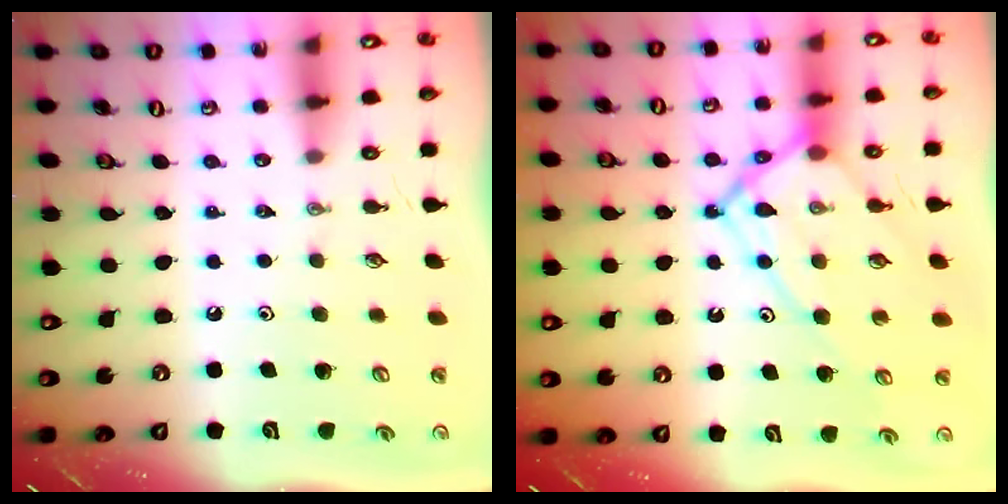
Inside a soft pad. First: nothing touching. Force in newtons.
{"total": 12.6, "press": 12.6, "slide": 1.1}